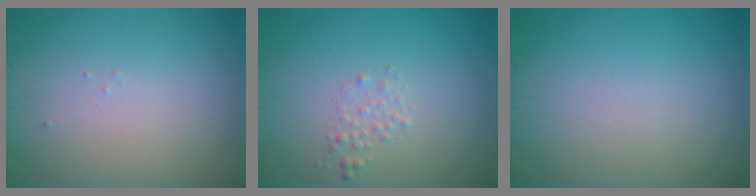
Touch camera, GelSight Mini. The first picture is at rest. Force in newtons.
{"total": 1.0, "press": 1.0, "slide": 0.0}
{"total": 0.0}